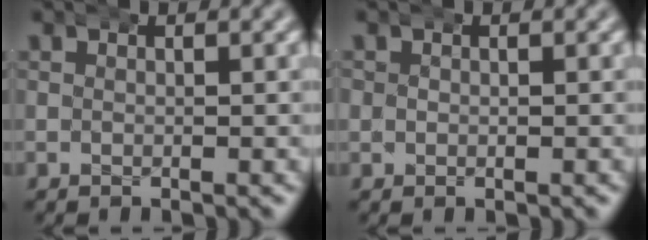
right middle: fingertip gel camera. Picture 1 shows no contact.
{"total": 1.4, "force": [0.3, 1.3, 0.2], "torque": [-0.015, -0.005, 0.006]}